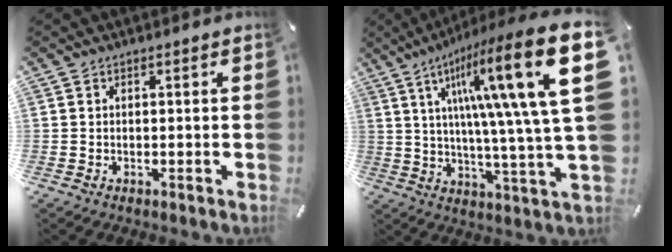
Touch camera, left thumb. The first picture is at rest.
{"total": 29.7, "force": [9.7, 5.5, 27.5], "torque": [-0.430, -0.063, 0.147]}